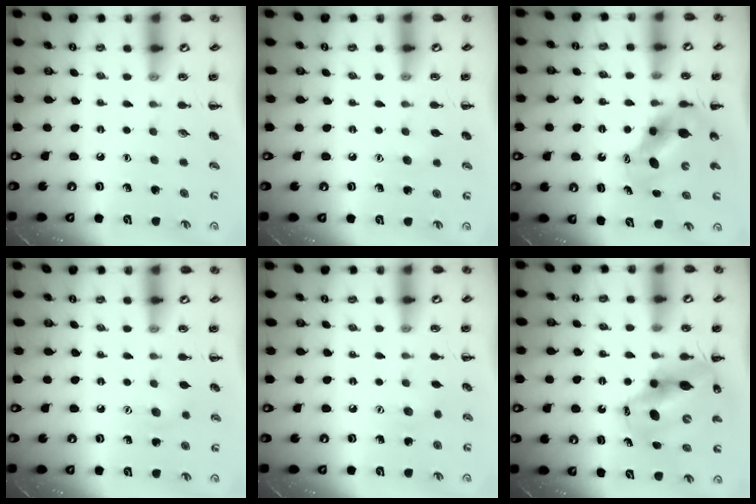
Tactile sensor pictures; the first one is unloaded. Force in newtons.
{"total": 4.0, "press": 3.9, "slide": 0.9}
{"total": 7.2, "press": 7.1, "slide": 1.5}
{"total": 5.4, "press": 5.3, "slide": 1.0}
{"total": 3.0, "press": 2.9, "slide": 0.6}
{"total": 14.1, "press": 13.6, "slide": 3.6}